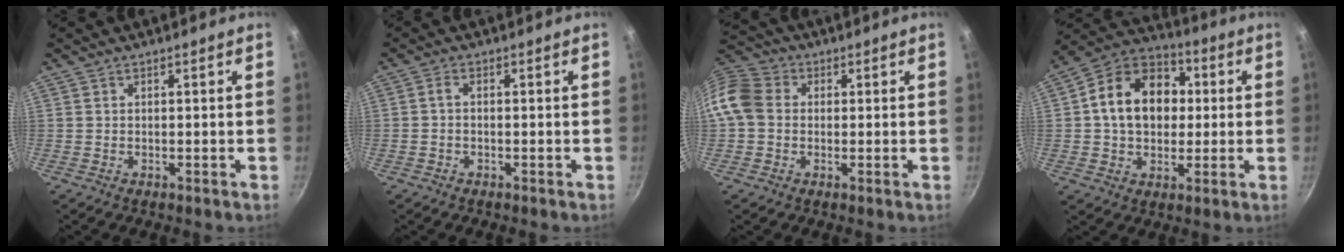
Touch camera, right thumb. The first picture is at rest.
{"total": 1.5, "force": [-0.5, 0.8, 1.2], "torque": [-0.030, 0.011, -0.012]}
{"total": 10.2, "force": [0.1, 8.5, 5.6], "torque": [-0.096, 0.021, -0.017]}
{"total": 16.3, "force": [1.8, 12.4, 10.5], "torque": [-0.144, 0.027, 0.013]}